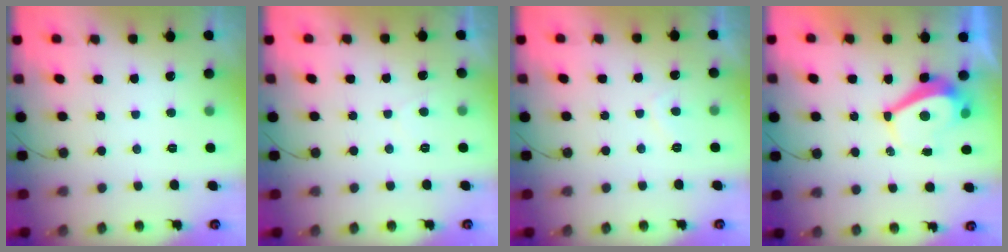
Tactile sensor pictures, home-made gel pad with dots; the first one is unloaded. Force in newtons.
{"total": 1.0, "press": 0.8, "slide": 0.6}
{"total": 1.5, "press": 1.3, "slide": 0.7}
{"total": 4.3, "press": 4.3, "slide": 0.1}